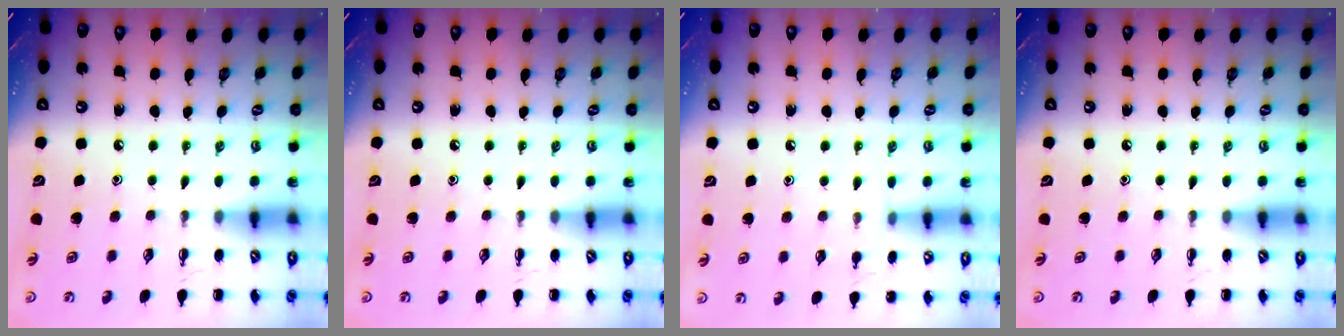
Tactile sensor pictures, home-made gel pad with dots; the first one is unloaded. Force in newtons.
{"total": 0.0}
{"total": 4.8, "press": 4.5, "slide": 1.6}
{"total": 0.0}